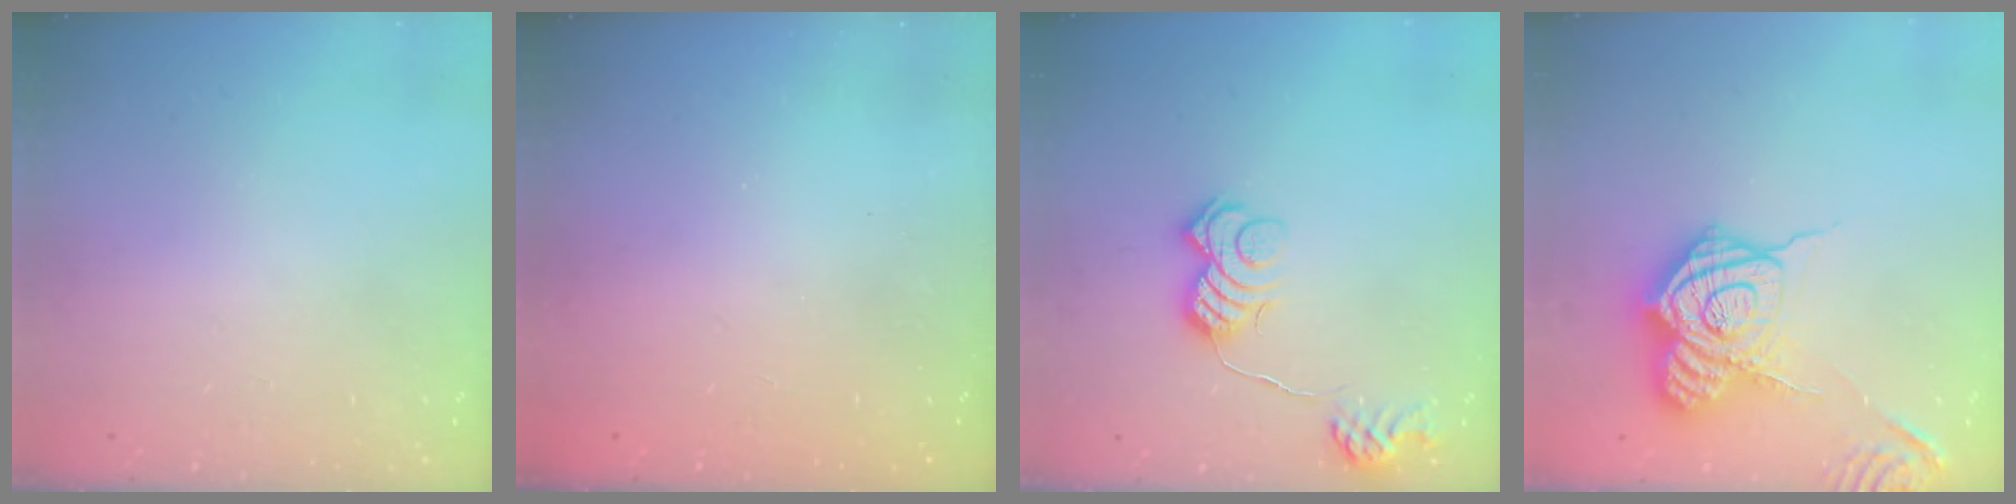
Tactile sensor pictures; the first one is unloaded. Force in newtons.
{"total": 2.4, "press": 2.3, "slide": 0.8}
{"total": 13.0, "press": 13.0, "slide": 0.4}
{"total": 18.9, "press": 18.9, "slide": 1.5}